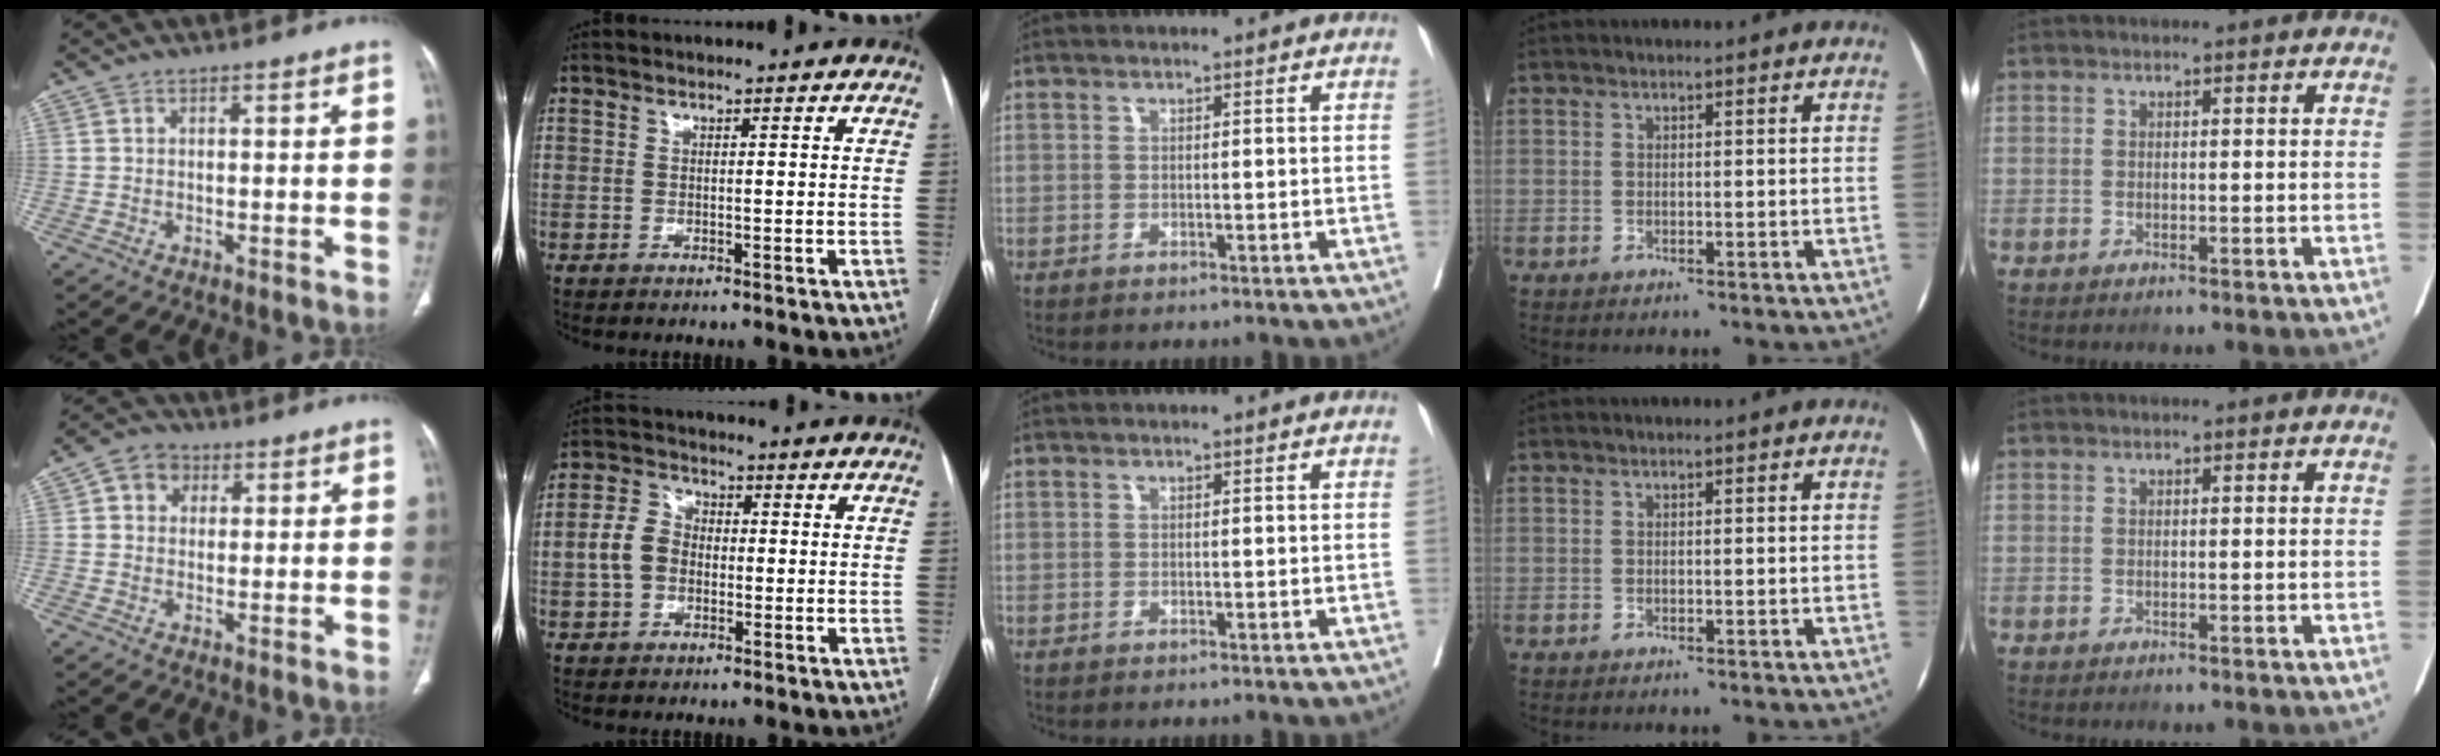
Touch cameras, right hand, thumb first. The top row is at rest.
{"thumb": {"total": 5.2, "force": [1.6, 4.4, 2.2], "torque": [-0.013, 0.003, 0.021]}, "index": {"total": 5.7, "force": [-0.7, 4.4, 3.5], "torque": [-0.086, 0.024, -0.016]}}